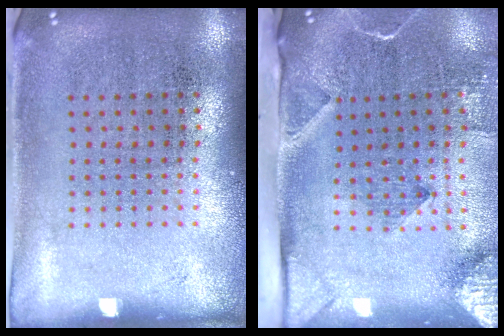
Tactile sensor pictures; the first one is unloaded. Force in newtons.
{"total": 3.2, "press": 2.2, "slide": 2.3}